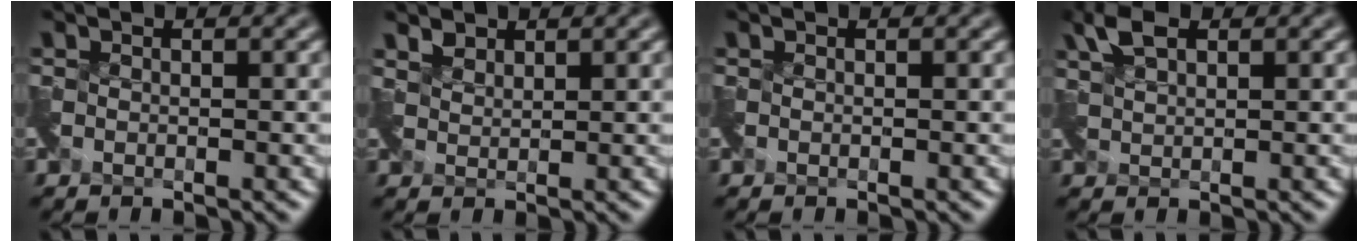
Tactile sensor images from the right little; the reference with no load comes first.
{"total": 1.6, "force": [1.5, 0.3, -0.3], "torque": [-0.002, 0.002, 0.040]}
{"total": 0.0}
{"total": 2.6, "force": [2.1, 1.0, 1.3], "torque": [-0.036, 0.012, 0.044]}